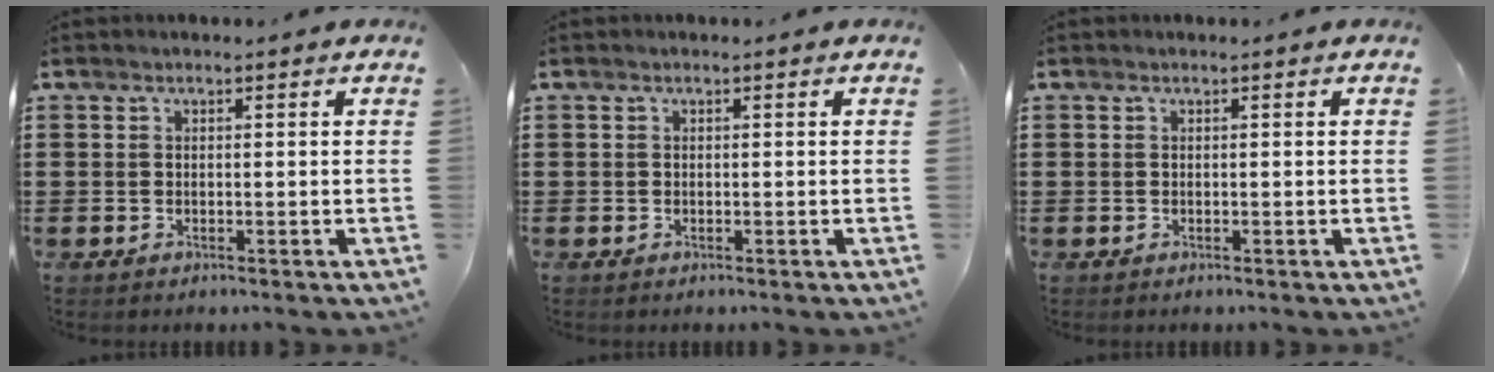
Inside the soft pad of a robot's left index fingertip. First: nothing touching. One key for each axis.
{"total": 0.0}
{"total": 0.0}